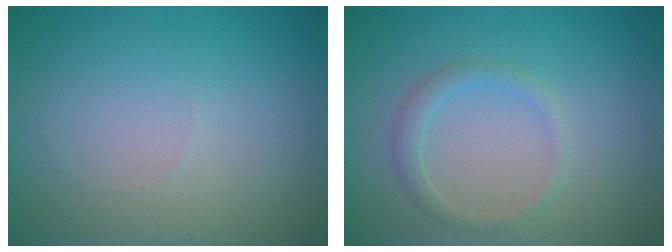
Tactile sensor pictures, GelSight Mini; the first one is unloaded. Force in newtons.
{"total": 1.5, "press": 1.5, "slide": 0.1}